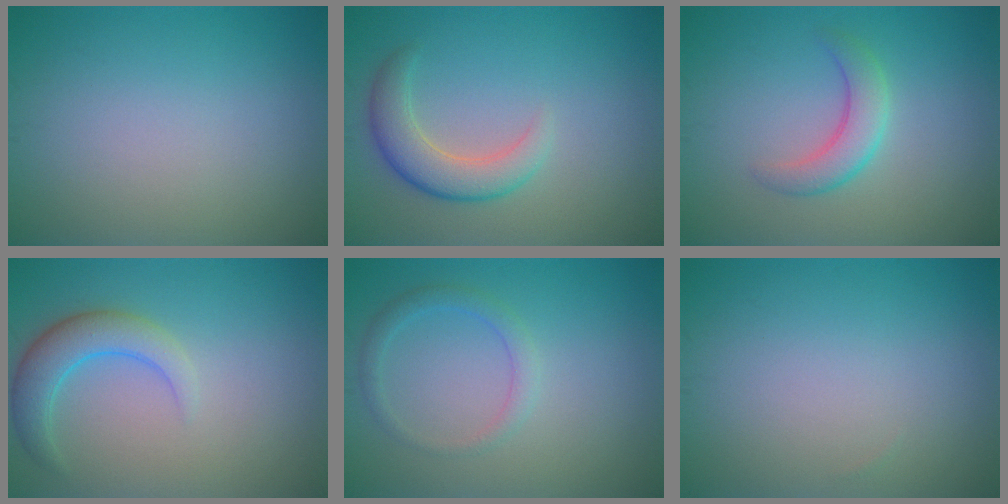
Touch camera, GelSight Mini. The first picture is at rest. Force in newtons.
{"total": 3.8, "press": 3.8, "slide": 0.4}
{"total": 2.9, "press": 2.9, "slide": 0.2}
{"total": 3.8, "press": 3.8, "slide": 0.4}
{"total": 1.8, "press": 1.8, "slide": 0.1}
{"total": 0.0}